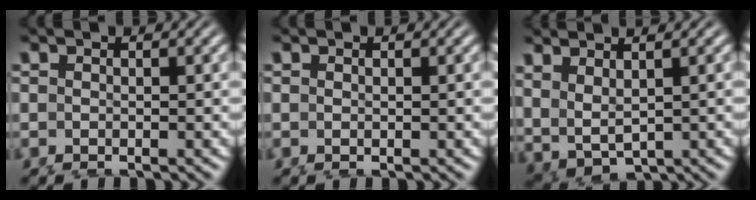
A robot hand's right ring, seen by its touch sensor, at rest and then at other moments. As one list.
[{"total": 0.0}, {"total": 2.5, "force": [1.9, 1.2, 1.2], "torque": [-0.036, 0.001, 0.043]}]